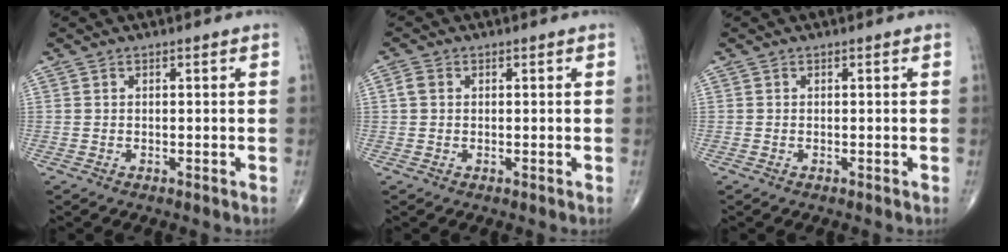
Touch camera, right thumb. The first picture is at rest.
{"total": 1.8, "force": [0.3, 1.4, 1.1], "torque": [-0.023, 0.007, 0.004]}
{"total": 0.0}